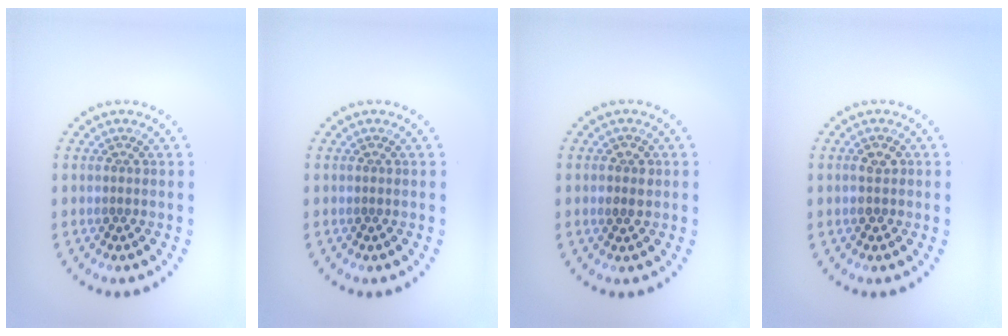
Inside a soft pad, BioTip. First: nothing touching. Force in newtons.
{"total": 0.0}
{"total": 1.5, "press": 1.4, "slide": 0.4}
{"total": 1.6, "press": 1.5, "slide": 0.3}